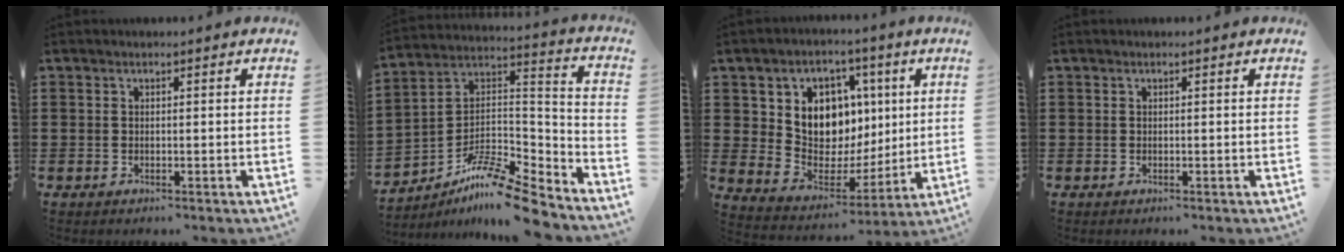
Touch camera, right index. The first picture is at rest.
{"total": 11.0, "force": [-9.2, 2.0, 5.6], "torque": [-0.103, 0.020, -0.186]}
{"total": 9.3, "force": [3.5, 7.8, 3.7], "torque": [-0.088, -0.028, 0.067]}
{"total": 0.0}